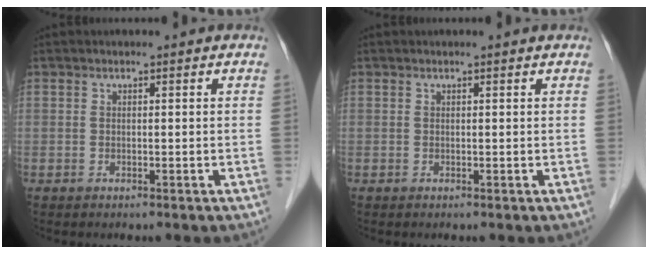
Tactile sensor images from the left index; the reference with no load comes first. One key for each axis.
{"total": 0.7, "fx": 0.7, "fy": 0.0, "fz": 0.2, "tx": -0.008, "ty": 0.000, "tz": 0.007}